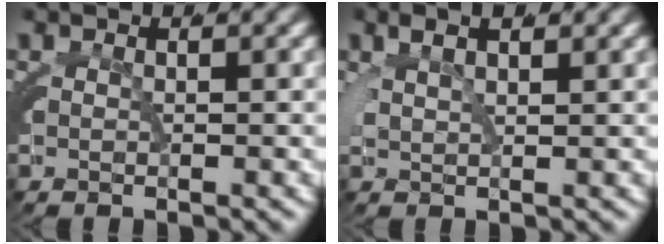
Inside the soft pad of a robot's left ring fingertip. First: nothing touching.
{"total": 2.6, "force": [1.5, 1.5, 1.4], "torque": [-0.031, 0.001, 0.024]}